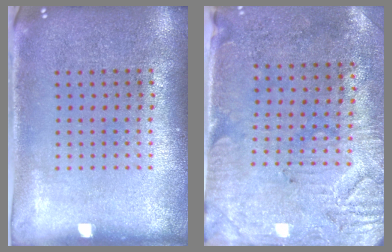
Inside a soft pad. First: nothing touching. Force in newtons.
{"total": 3.1, "press": 2.6, "slide": 1.6}